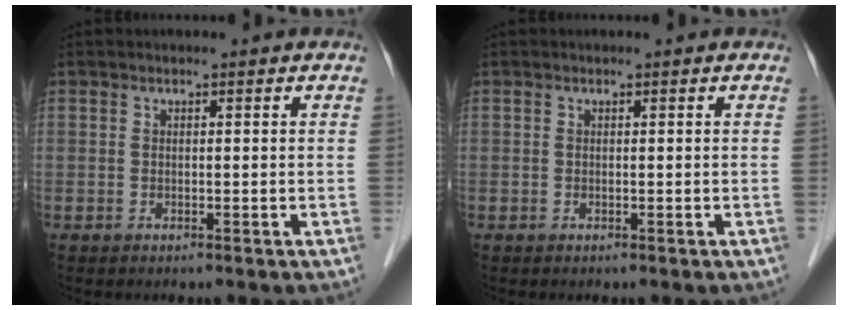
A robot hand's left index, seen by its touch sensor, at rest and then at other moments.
{"total": 0.0}